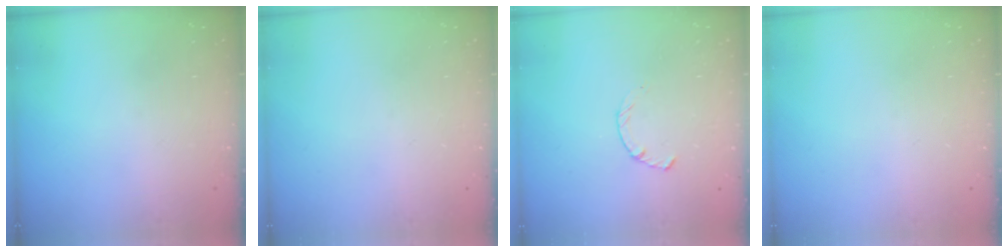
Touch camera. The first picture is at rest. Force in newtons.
{"total": 0.0}
{"total": 2.4, "press": 2.3, "slide": 0.4}
{"total": 0.0}